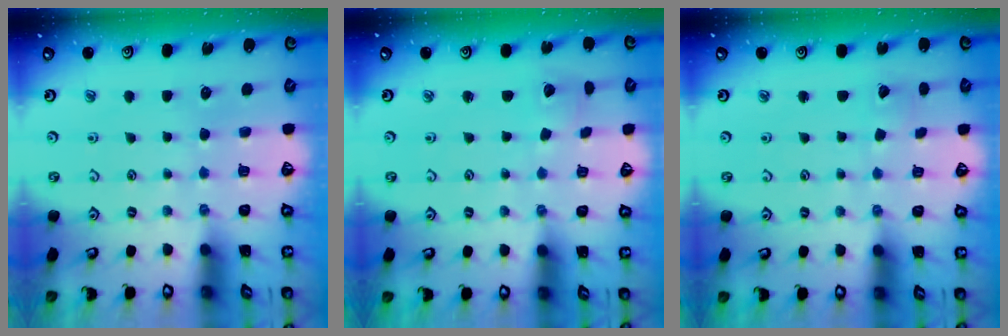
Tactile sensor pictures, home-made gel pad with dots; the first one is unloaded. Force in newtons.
{"total": 2.1, "press": 2.1, "slide": 0.2}
{"total": 2.7, "press": 2.7, "slide": 0.2}